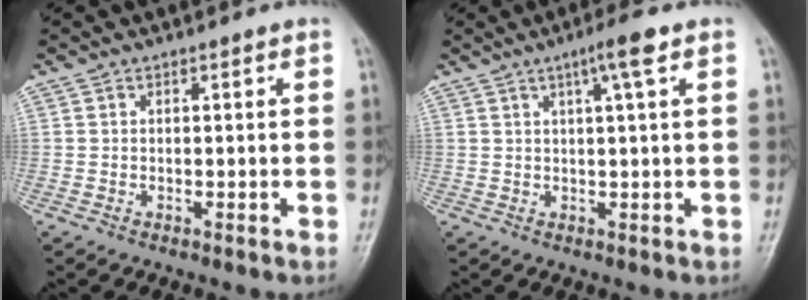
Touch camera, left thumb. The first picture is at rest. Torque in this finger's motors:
{"motor_torque": [-0.04, 0.01, 0.09, -0.19, 0.10]}